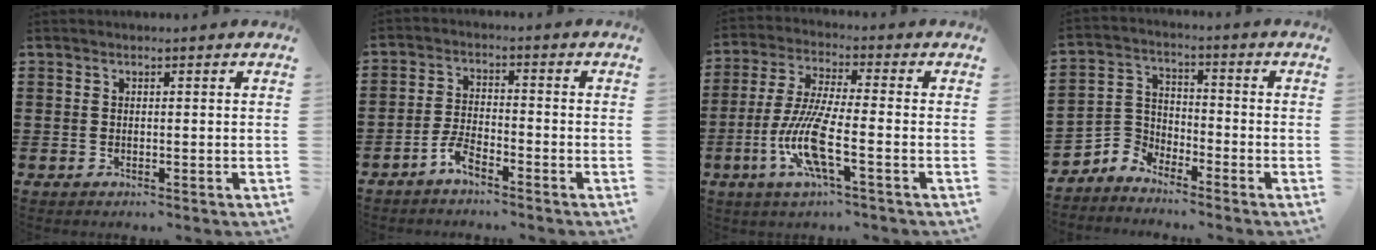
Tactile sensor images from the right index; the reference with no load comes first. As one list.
[{"total": 3.8, "force": [-3.0, 0.9, 2.0], "torque": [-0.052, 0.004, -0.063]}, {"total": 10.2, "force": [-3.9, 1.9, 9.3], "torque": [-0.214, -0.018, -0.081]}, {"total": 3.9, "force": [-3.5, 1.8, 0.0], "torque": [-0.027, -0.008, -0.080]}]